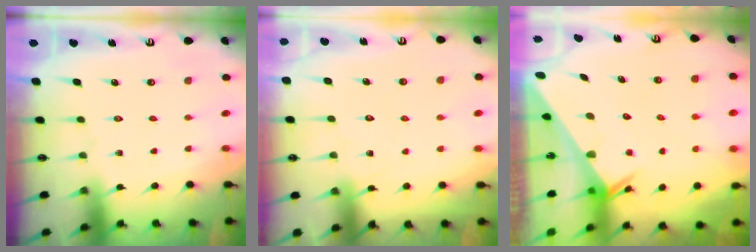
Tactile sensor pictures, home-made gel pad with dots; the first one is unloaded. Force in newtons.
{"total": 6.5, "press": 6.5, "slide": 0.5}
{"total": 2.7, "press": 2.7, "slide": 0.1}